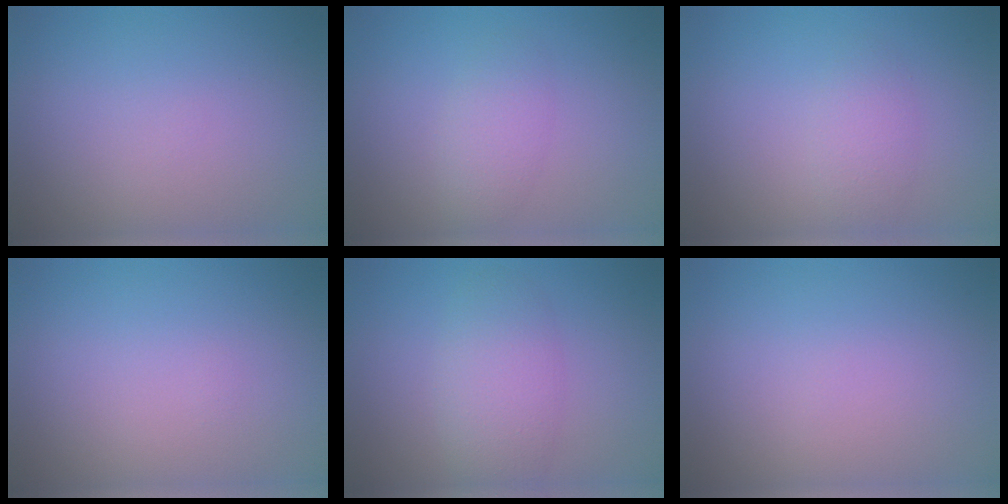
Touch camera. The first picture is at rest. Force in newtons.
{"total": 2.1, "press": 2.1, "slide": 0.1}
{"total": 1.8, "press": 1.8, "slide": 0.0}
{"total": 0.0}
{"total": 3.9, "press": 3.9, "slide": 0.1}
{"total": 0.0}